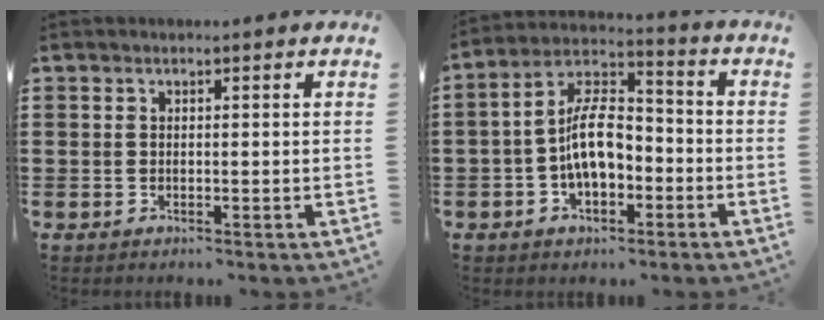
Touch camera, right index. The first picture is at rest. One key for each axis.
{"total": 9.1, "fx": -2.3, "fy": 5.0, "fz": 7.3, "tx": -0.147, "ty": 0.007, "tz": -0.047}